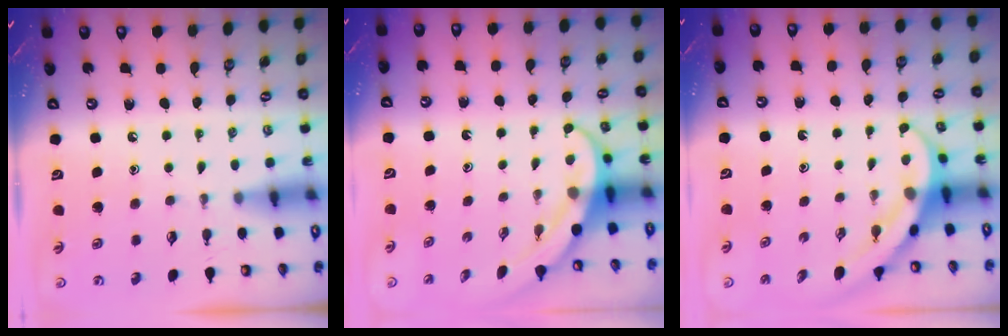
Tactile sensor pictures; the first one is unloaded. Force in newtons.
{"total": 6.0, "press": 6.0, "slide": 0.3}
{"total": 6.6, "press": 6.6, "slide": 0.5}